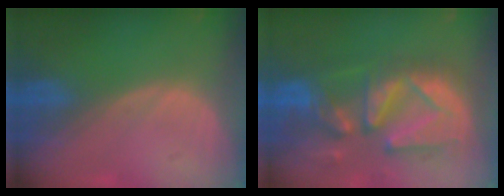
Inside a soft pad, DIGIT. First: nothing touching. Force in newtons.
{"total": 12.7, "press": 11.2, "slide": 6.0}